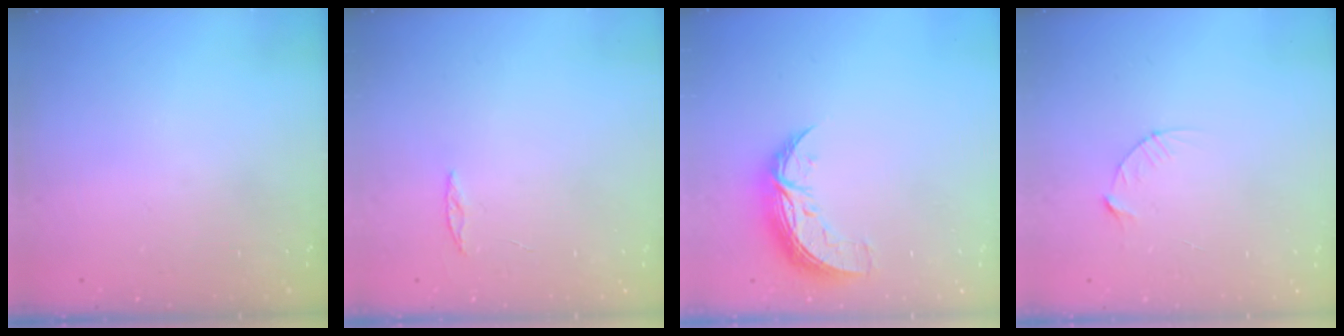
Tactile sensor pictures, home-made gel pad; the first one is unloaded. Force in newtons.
{"total": 2.0, "press": 2.0, "slide": 0.2}
{"total": 9.3, "press": 9.3, "slide": 0.5}
{"total": 3.7, "press": 3.7, "slide": 0.4}